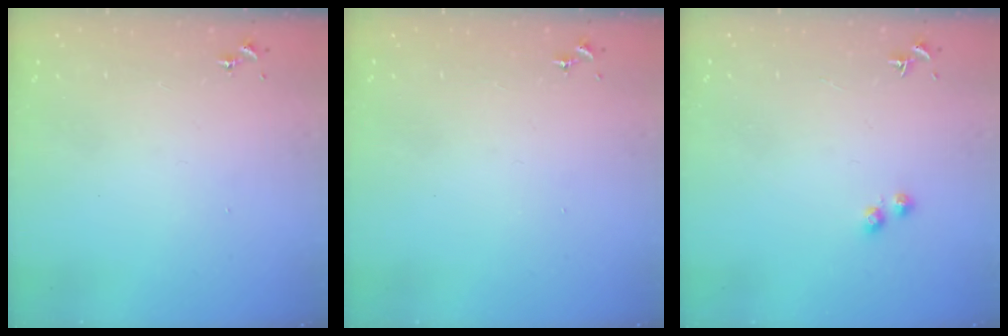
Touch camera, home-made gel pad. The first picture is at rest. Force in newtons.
{"total": 0.0}
{"total": 2.8, "press": 2.7, "slide": 0.7}